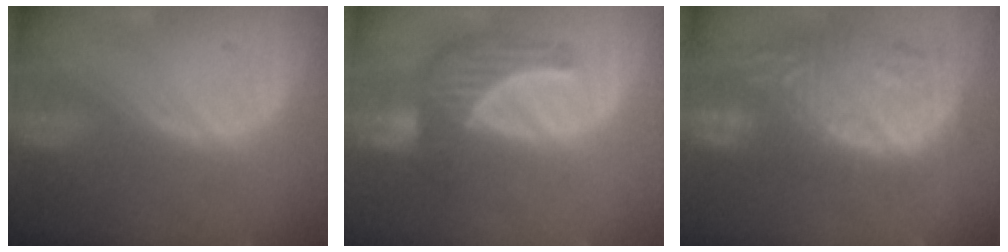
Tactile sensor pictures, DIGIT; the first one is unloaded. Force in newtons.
{"total": 7.3, "press": 6.8, "slide": 2.5}
{"total": 11.8, "press": 11.1, "slide": 4.0}